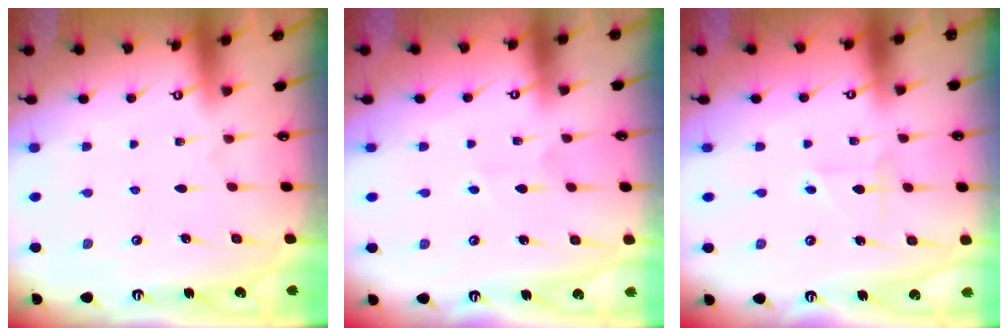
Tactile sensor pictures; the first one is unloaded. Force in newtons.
{"total": 3.1, "press": 3.0, "slide": 0.8}
{"total": 2.6, "press": 2.5, "slide": 0.9}